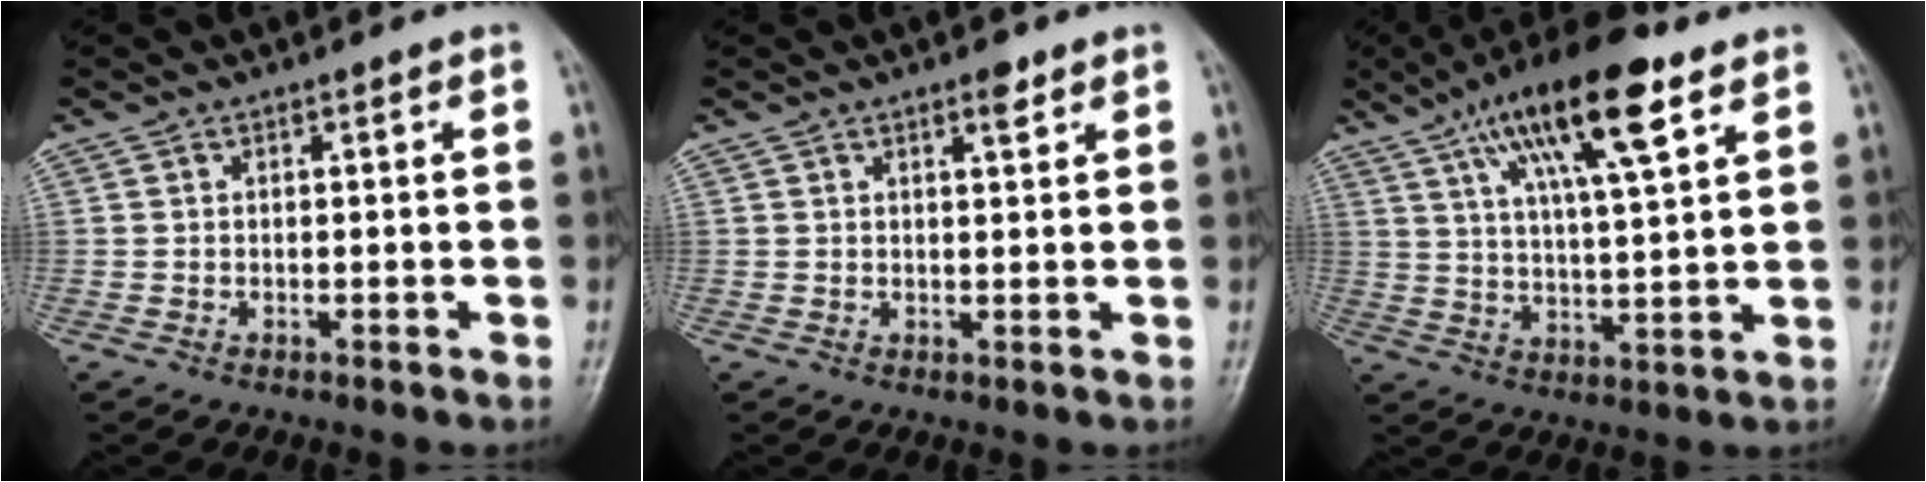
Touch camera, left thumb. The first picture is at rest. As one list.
[{"total": 2.5, "force": [1.6, 0.8, 1.7], "torque": [-0.021, -0.009, 0.023]}, {"total": 16.9, "force": [8.9, 4.4, 13.7], "torque": [-0.220, -0.019, 0.152]}]